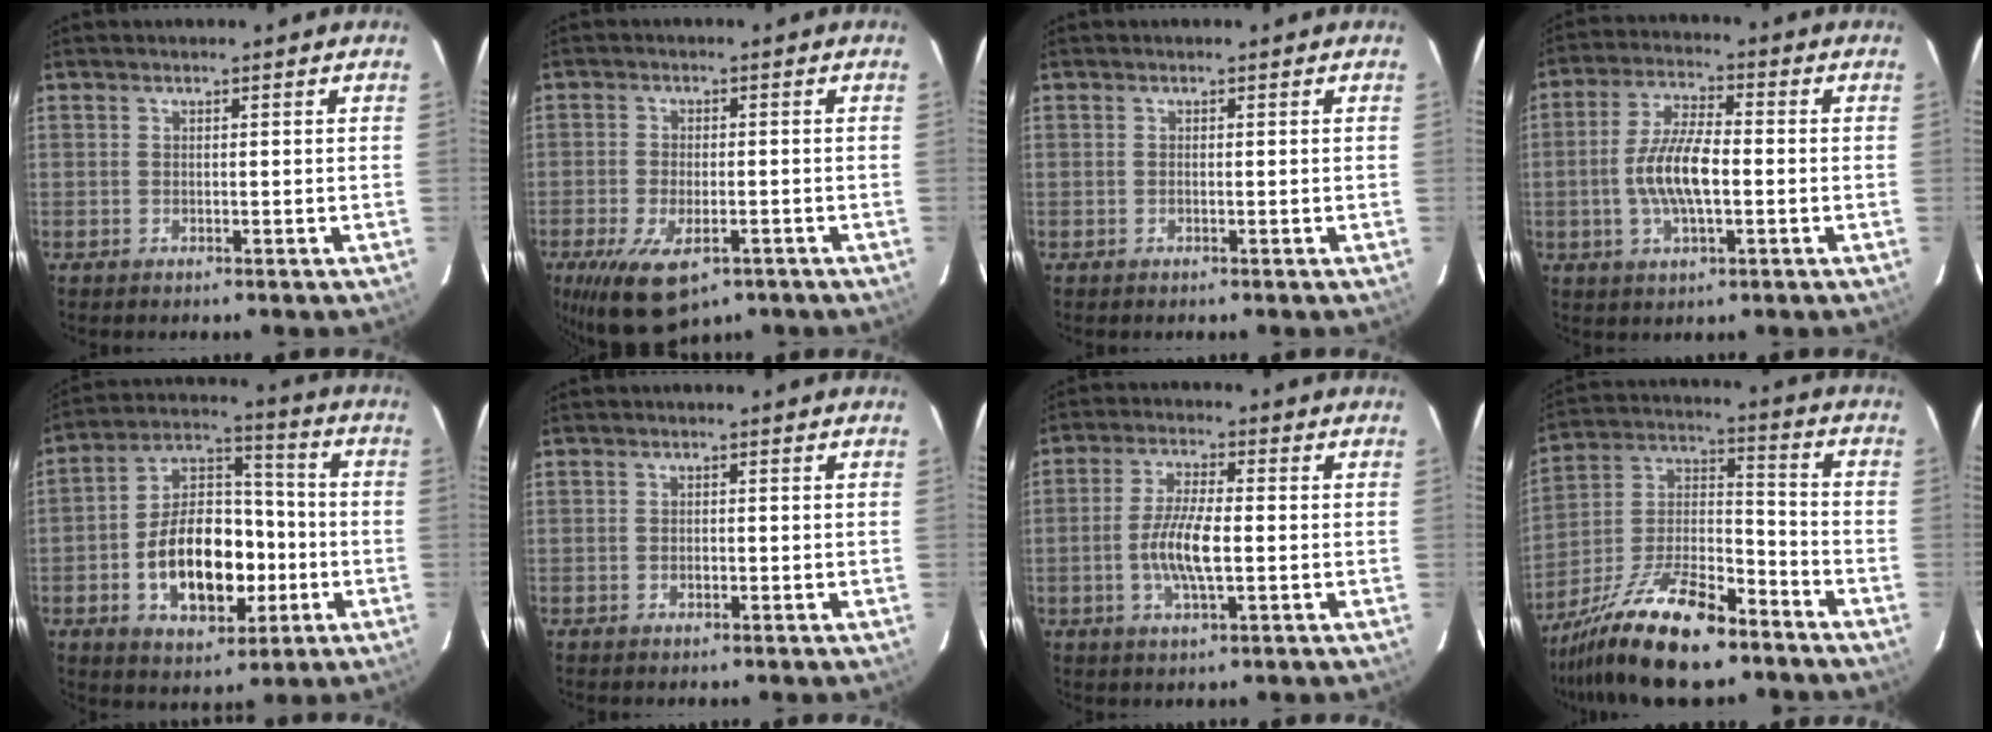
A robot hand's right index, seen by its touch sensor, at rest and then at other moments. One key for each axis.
{"total": 12.2, "fx": -6.8, "fy": 5.6, "fz": 8.4, "tx": -0.184, "ty": -0.038, "tz": -0.107}
{"total": 0.0}
{"total": 9.8, "fx": -1.6, "fy": 3.5, "fz": 9.0, "tx": -0.182, "ty": 0.005, "tz": -0.030}
{"total": 17.4, "fx": -4.6, "fy": 10.6, "fz": 13.0, "tx": -0.241, "ty": 0.030, "tz": -0.061}
{"total": 1.1, "fx": -0.4, "fy": 0.8, "fz": 0.5, "tx": -0.008, "ty": 0.001, "tz": -0.006}
{"total": 8.1, "fx": -1.4, "fy": 2.2, "fz": 7.7, "tx": -0.154, "ty": 0.000, "tz": -0.029}
{"total": 19.5, "fx": -13.5, "fy": 6.8, "fz": 12.3, "tx": -0.250, "ty": 0.000, "tz": -0.240}